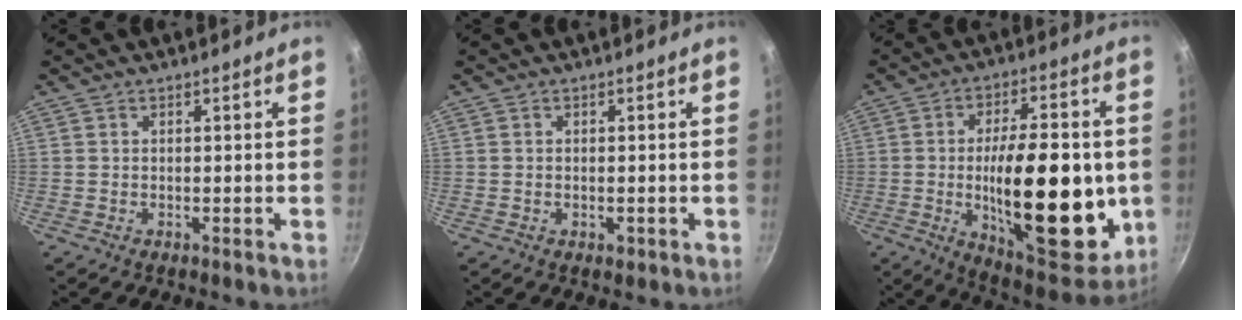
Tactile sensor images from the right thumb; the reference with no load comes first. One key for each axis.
{"total": 1.3, "fx": -0.4, "fy": 0.8, "fz": 0.9, "tx": -0.012, "ty": 0.000, "tz": -0.005}
{"total": 26.8, "fx": -2.8, "fy": 11.3, "fz": 24.2, "tx": -0.334, "ty": -0.006, "tz": -0.034}